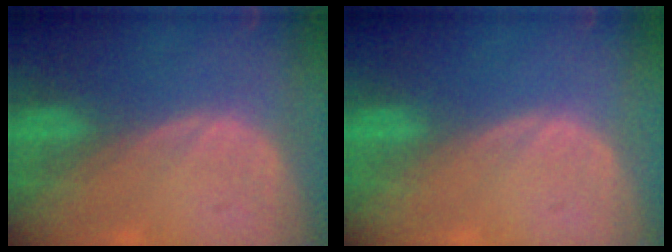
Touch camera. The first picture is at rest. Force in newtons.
{"total": 0.0}